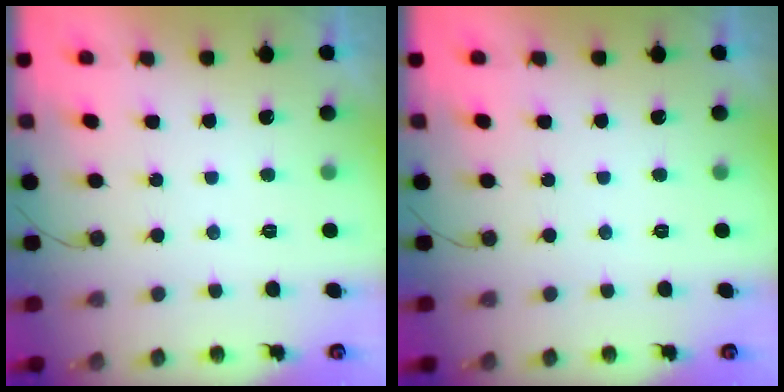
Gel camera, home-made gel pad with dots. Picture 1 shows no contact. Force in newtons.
{"total": 0.0}